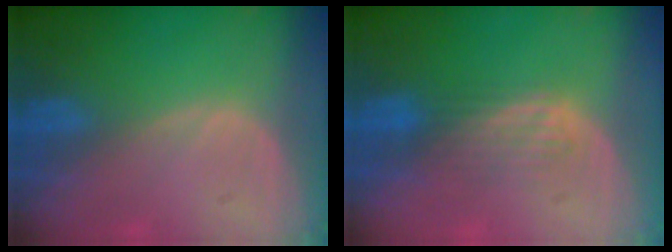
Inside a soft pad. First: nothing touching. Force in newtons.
{"total": 3.5, "press": 3.2, "slide": 1.5}